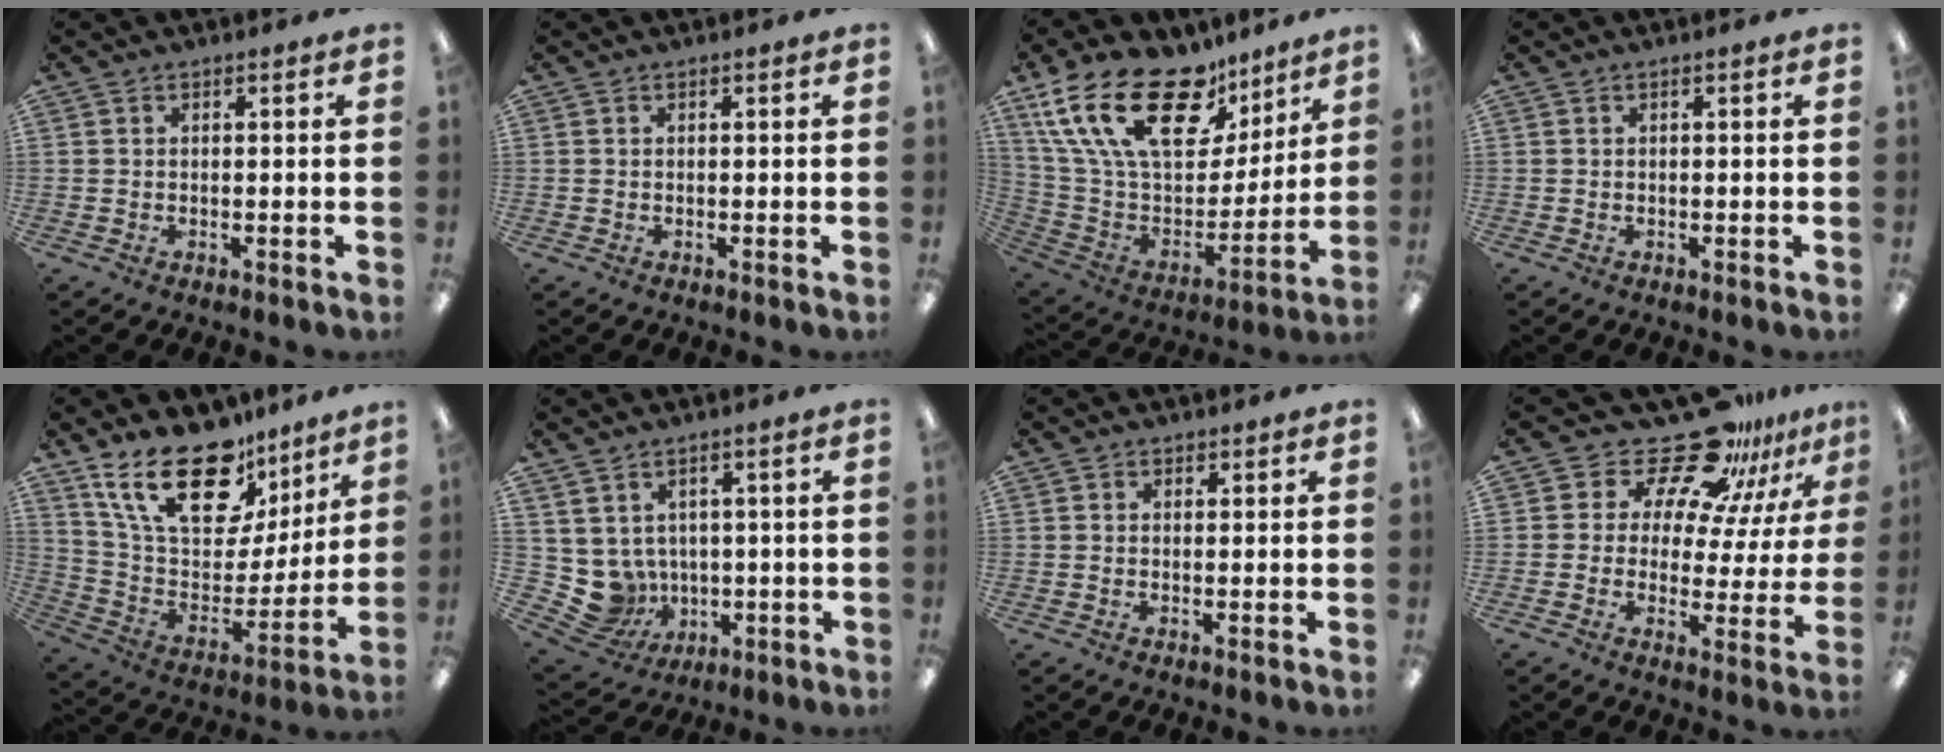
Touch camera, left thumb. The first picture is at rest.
{"total": 0.0}
{"total": 26.0, "force": [15.0, 13.6, 16.3], "torque": [-0.305, -0.089, 0.270]}
{"total": 0.0}
{"total": 24.0, "force": [15.9, 11.6, 13.8], "torque": [-0.240, -0.094, 0.288]}
{"total": 7.1, "force": [1.3, 6.8, 1.8], "torque": [-0.076, -0.022, 0.036]}
{"total": 0.8, "force": [0.6, 0.6, 0.1], "torque": [0.006, -0.003, 0.009]}
{"total": 18.5, "force": [14.6, 8.5, 7.6], "torque": [-0.140, -0.111, 0.255]}